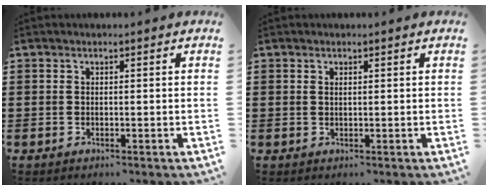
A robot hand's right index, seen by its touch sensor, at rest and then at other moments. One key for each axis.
{"total": 0.6, "fx": 0.2, "fy": 0.2, "fz": 0.4, "tx": -0.010, "ty": 0.001, "tz": 0.005}